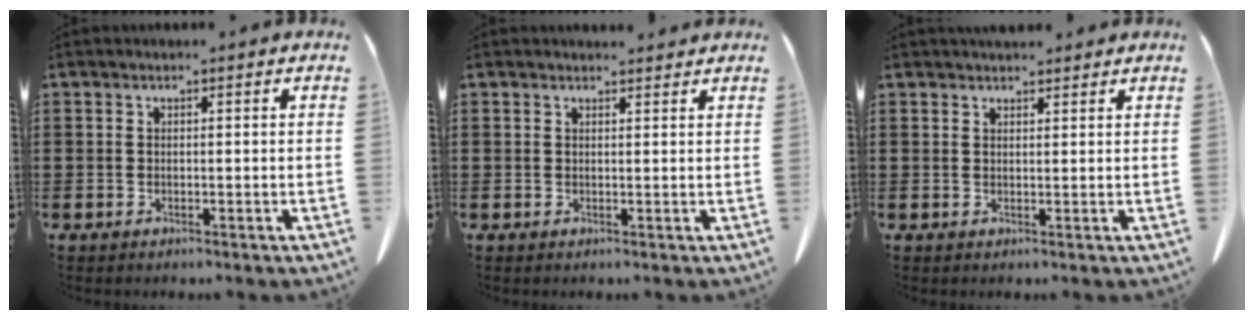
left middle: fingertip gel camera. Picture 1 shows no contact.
{"total": 1.2, "force": [1.2, 0.3, 0.3], "torque": [0.000, -0.001, 0.020]}
{"total": 1.8, "force": [1.7, 0.6, 0.3], "torque": [-0.010, 0.001, 0.031]}